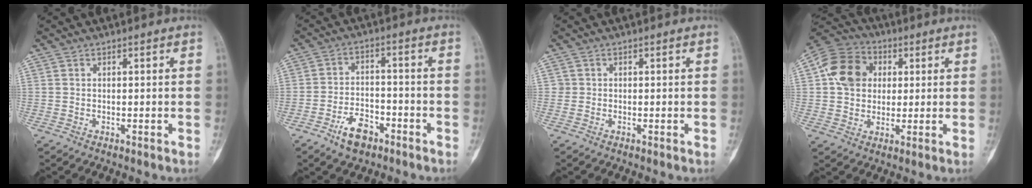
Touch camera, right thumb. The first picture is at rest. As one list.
[{"total": 7.3, "force": [-4.5, 4.0, 4.1], "torque": [-0.058, 0.033, -0.078]}, {"total": 0.8, "force": [0.1, 0.8, 0.0], "torque": [0.009, 0.005, 0.001]}, {"total": 12.1, "force": [2.4, 9.9, 6.5], "torque": [-0.096, 0.006, 0.032]}]